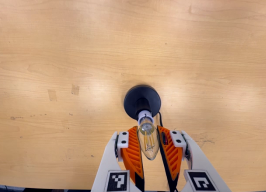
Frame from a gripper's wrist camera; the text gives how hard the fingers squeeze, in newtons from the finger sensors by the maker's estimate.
{"total": 12.8, "left": 13.6, "right": 12.1}